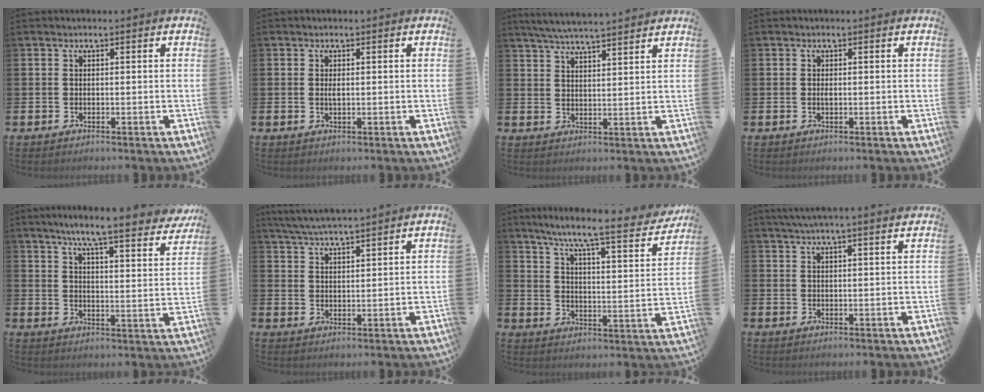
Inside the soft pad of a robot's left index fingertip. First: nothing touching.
{"total": 0.9, "force": [0.1, 0.3, 0.8], "torque": [-0.013, 0.002, 0.001]}
{"total": 5.3, "force": [5.1, 0.0, 1.4], "torque": [-0.046, -0.020, 0.093]}
{"total": 0.6, "force": [0.0, 0.2, 0.5], "torque": [-0.008, -0.002, -0.001]}
{"total": 7.7, "force": [6.9, 0.1, 3.5], "torque": [-0.076, -0.047, 0.113]}
{"total": 5.0, "force": [4.9, -0.1, 1.2], "torque": [-0.041, -0.020, 0.087]}
{"total": 8.5, "force": [7.1, 0.7, 4.8], "torque": [-0.106, -0.054, 0.108]}
{"total": 3.9, "force": [3.6, -0.4, 1.5], "torque": [-0.034, -0.008, 0.064]}